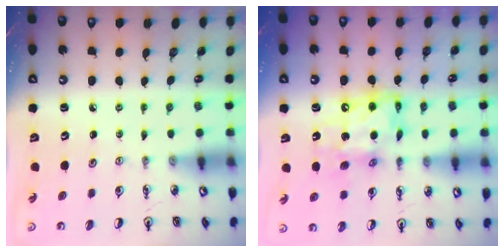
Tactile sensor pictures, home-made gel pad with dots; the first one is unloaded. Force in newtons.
{"total": 10.9, "press": 10.9, "slide": 0.9}